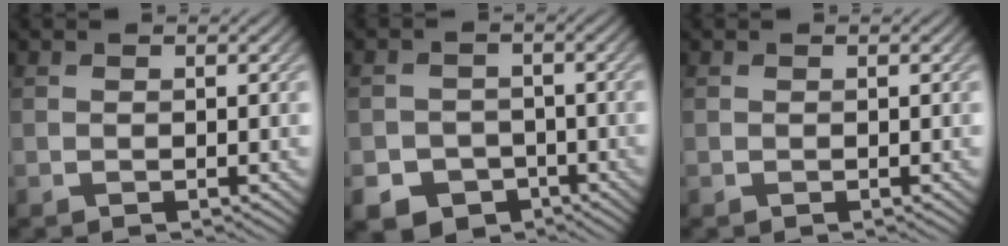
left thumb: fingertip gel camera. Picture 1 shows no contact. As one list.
[{"total": 6.8, "force": [-3.8, 5.4, 1.8], "torque": [-0.033, -0.019, -0.068]}, {"total": 0.0}]